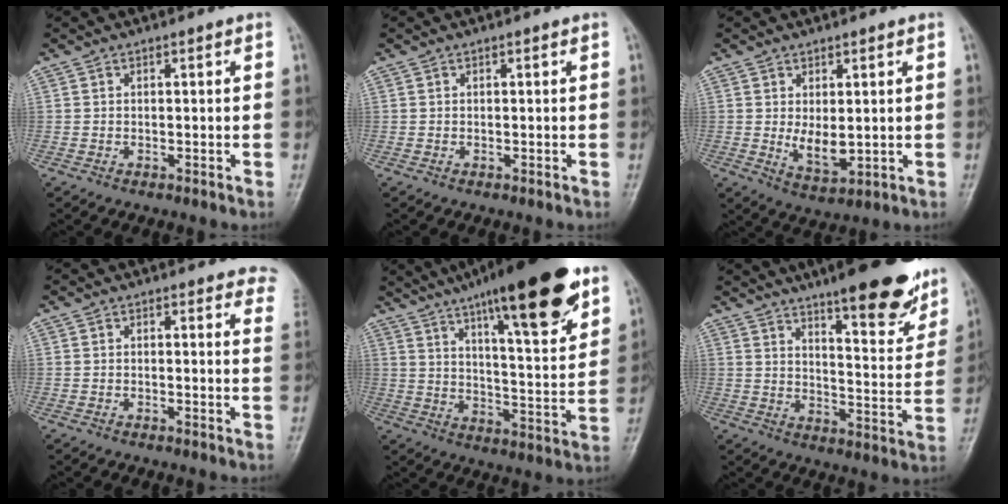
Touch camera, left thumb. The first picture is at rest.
{"total": 0.0}
{"total": 5.4, "force": [0.4, 2.7, 4.7], "torque": [-0.068, -0.017, 0.019]}
{"total": 5.3, "force": [4.6, 2.0, 1.5], "torque": [0.018, -0.017, 0.024]}
{"total": 24.1, "force": [15.1, 5.1, 18.1], "torque": [-0.254, -0.054, 0.232]}
{"total": 18.8, "force": [13.1, 4.7, 12.7], "torque": [-0.132, -0.073, 0.186]}